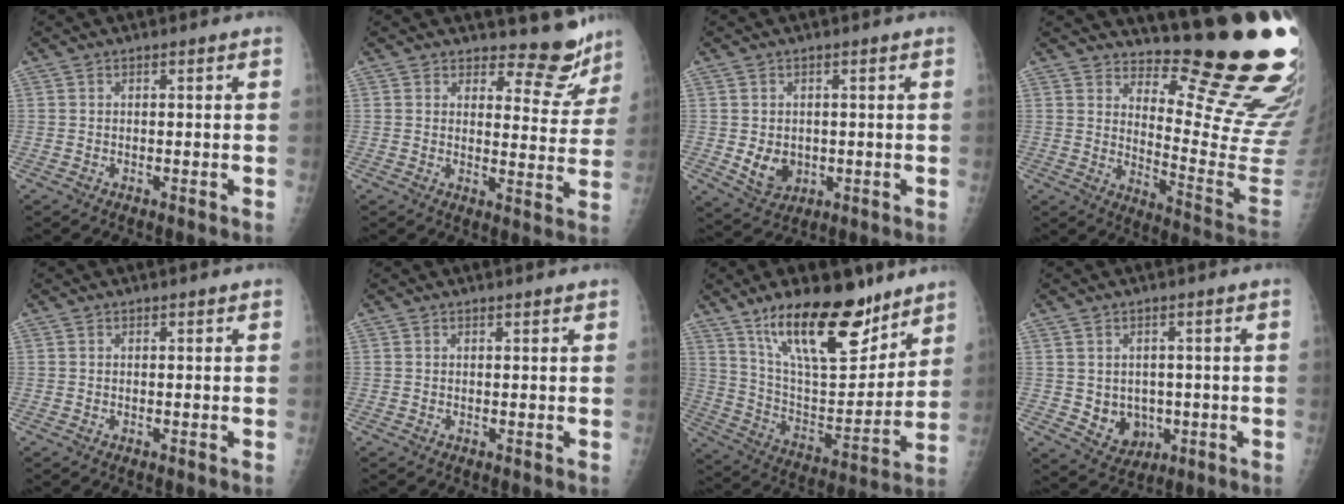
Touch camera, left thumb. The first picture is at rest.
{"total": 8.1, "force": [7.6, 2.8, 0.5], "torque": [0.024, -0.077, 0.085]}
{"total": 5.4, "force": [-0.3, 4.4, 3.1], "torque": [-0.033, -0.006, 0.010]}
{"total": 20.9, "force": [16.1, 3.9, 12.7], "torque": [-0.139, -0.186, 0.219]}
{"total": 0.0}
{"total": 0.9, "force": [0.8, 0.1, 0.4], "torque": [-0.003, 0.000, 0.011]}
{"total": 22.2, "force": [15.0, 8.4, 14.1], "torque": [-0.188, -0.077, 0.260]}
{"total": 6.0, "force": [-0.4, 5.1, 3.1], "torque": [-0.022, -0.004, 0.012]}